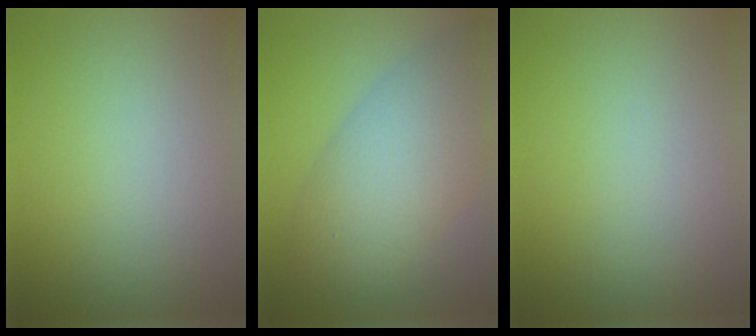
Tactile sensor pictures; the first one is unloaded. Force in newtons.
{"total": 8.0, "press": 8.0, "slide": 0.2}
{"total": 0.0}